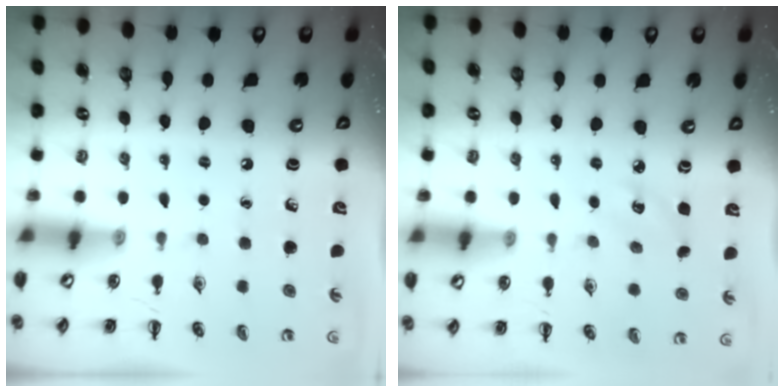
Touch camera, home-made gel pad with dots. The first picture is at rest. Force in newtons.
{"total": 3.9, "press": 3.8, "slide": 1.2}